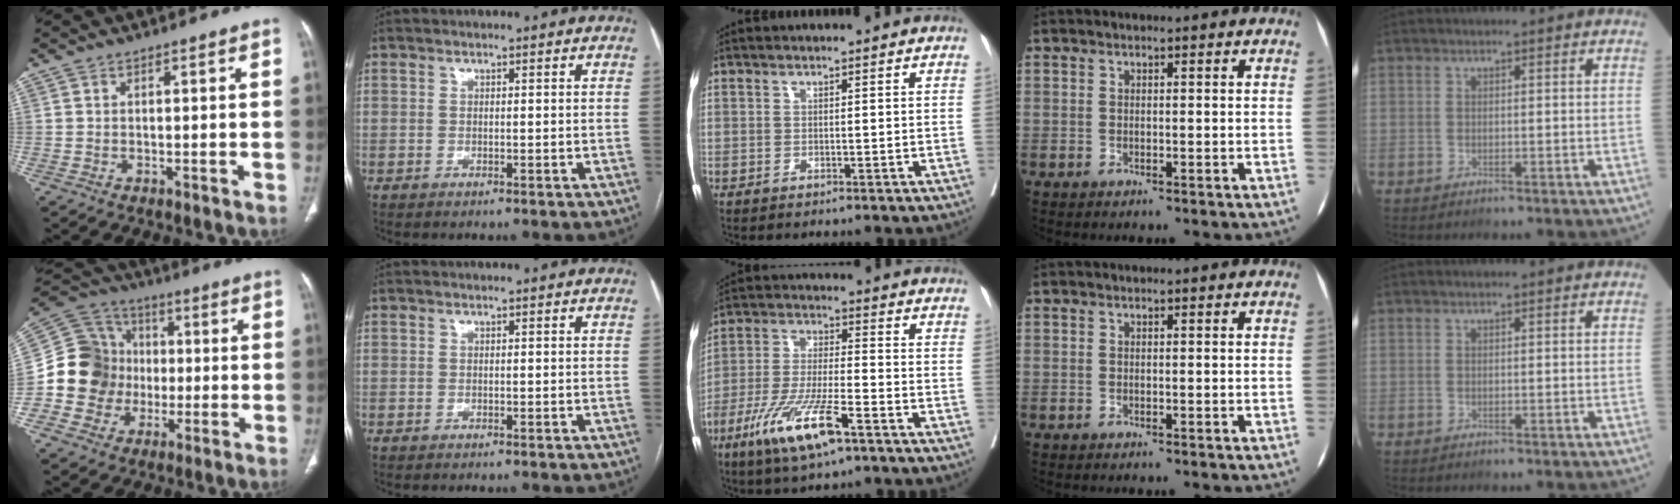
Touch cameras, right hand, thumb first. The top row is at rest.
{"thumb": {"total": 14.6, "force": [-1.5, 13.7, 4.8], "torque": [-0.056, 0.036, -0.028]}, "middle": {"total": 12.5, "force": [-6.9, 2.1, 10.2], "torque": [-0.206, -0.021, -0.125]}}